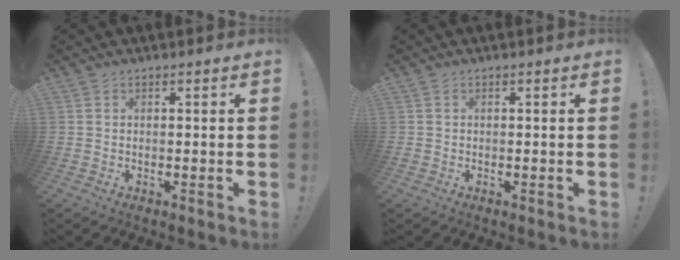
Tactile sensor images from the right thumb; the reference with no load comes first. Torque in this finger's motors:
{"motor_torque": [-0.14, 0.10, -0.13, 0.10, -0.10]}